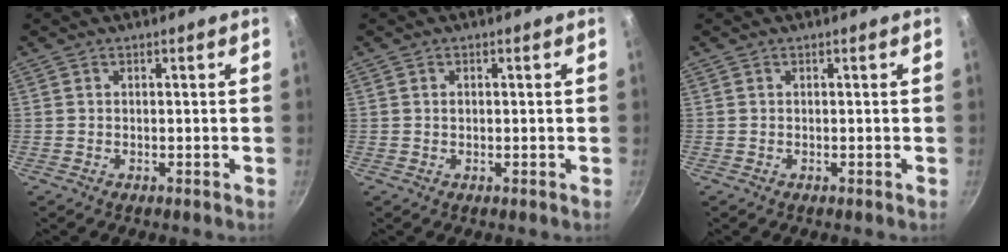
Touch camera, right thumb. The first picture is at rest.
{"total": 1.0, "force": [0.2, 0.7, 0.7], "torque": [-0.012, 0.003, 0.002]}
{"total": 0.0}